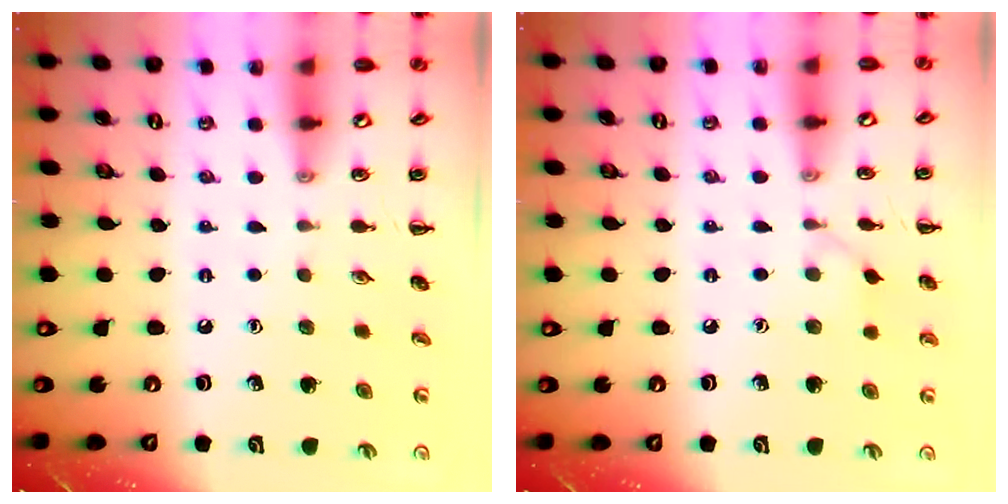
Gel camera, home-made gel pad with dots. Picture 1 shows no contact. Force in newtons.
{"total": 5.0, "press": 4.6, "slide": 1.8}